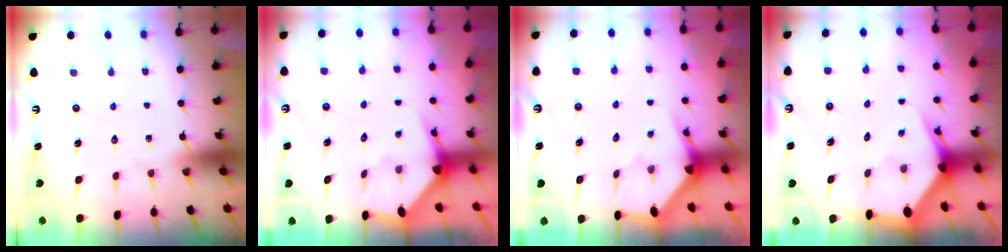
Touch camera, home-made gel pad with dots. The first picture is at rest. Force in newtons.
{"total": 2.9, "press": 2.9, "slide": 0.3}
{"total": 3.1, "press": 3.1, "slide": 0.3}
{"total": 3.7, "press": 3.7, "slide": 0.4}